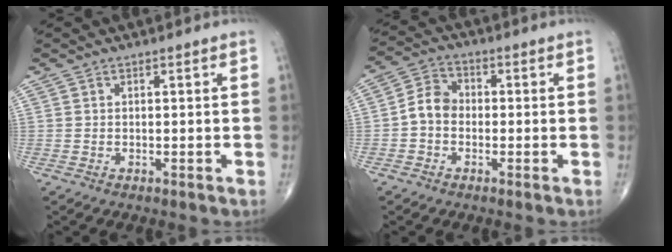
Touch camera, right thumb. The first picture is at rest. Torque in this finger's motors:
{"motor_torque": [0.01, -0.13, 0.76, -0.08, 0.00]}